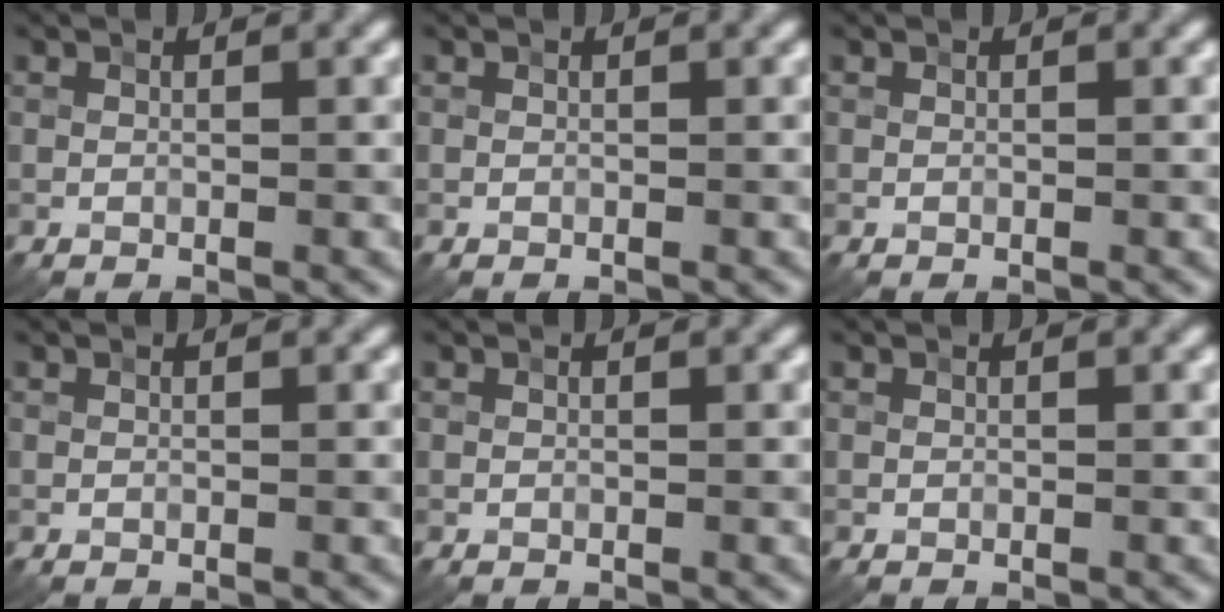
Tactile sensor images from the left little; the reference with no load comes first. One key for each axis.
{"total": 0.0}
{"total": 0.0}
{"total": 0.0}
{"total": 0.0}
{"total": 0.0}